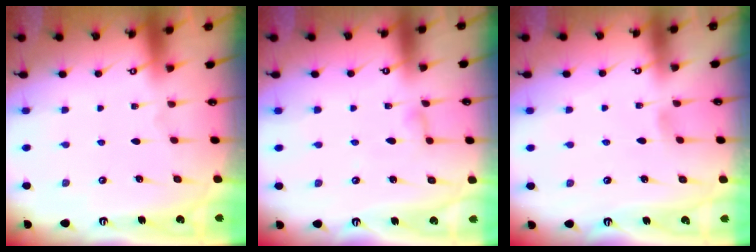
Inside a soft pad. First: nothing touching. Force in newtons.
{"total": 4.9, "press": 4.9, "slide": 0.6}
{"total": 3.6, "press": 3.6, "slide": 0.4}